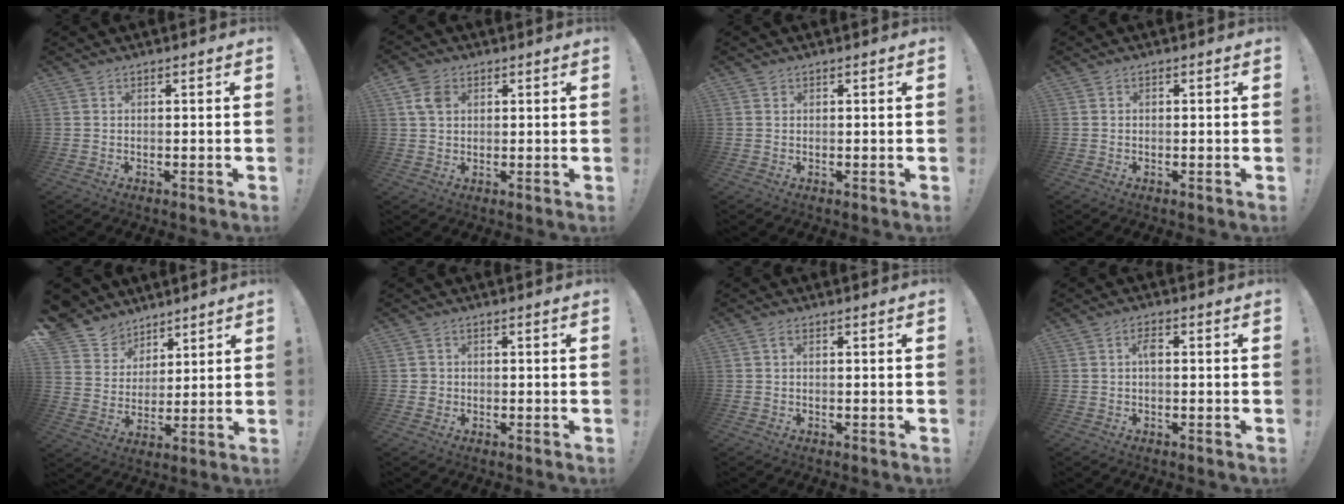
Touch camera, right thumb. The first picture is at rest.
{"total": 6.2, "force": [2.0, 4.7, 3.5], "torque": [-0.053, 0.006, 0.041]}
{"total": 0.6, "force": [0.4, 0.5, 0.1], "torque": [0.003, -0.002, 0.007]}
{"total": 0.7, "force": [-0.4, 0.5, 0.2], "torque": [-0.002, 0.002, -0.007]}
{"total": 9.5, "force": [6.4, 6.9, 0.9], "torque": [-0.030, -0.055, 0.133]}
{"total": 2.0, "force": [-0.3, 1.9, 0.6], "torque": [-0.007, 0.004, -0.004]}
{"total": 1.0, "force": [0.1, 0.4, 1.0], "torque": [-0.023, 0.005, 0.001]}
{"total": 3.2, "force": [0.1, 1.5, 2.8], "torque": [-0.050, 0.009, -0.002]}